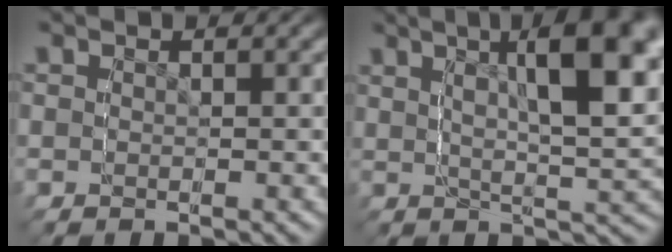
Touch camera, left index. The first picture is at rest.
{"total": 5.4, "force": [3.0, -1.0, 4.3], "torque": [-0.064, 0.043, 0.040]}